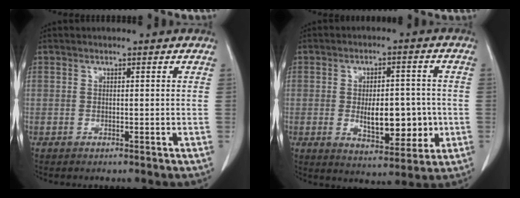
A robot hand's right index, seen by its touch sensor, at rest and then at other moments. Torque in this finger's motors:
{"motor_torque": [0.32, 0.02, 0.51, 0.07]}